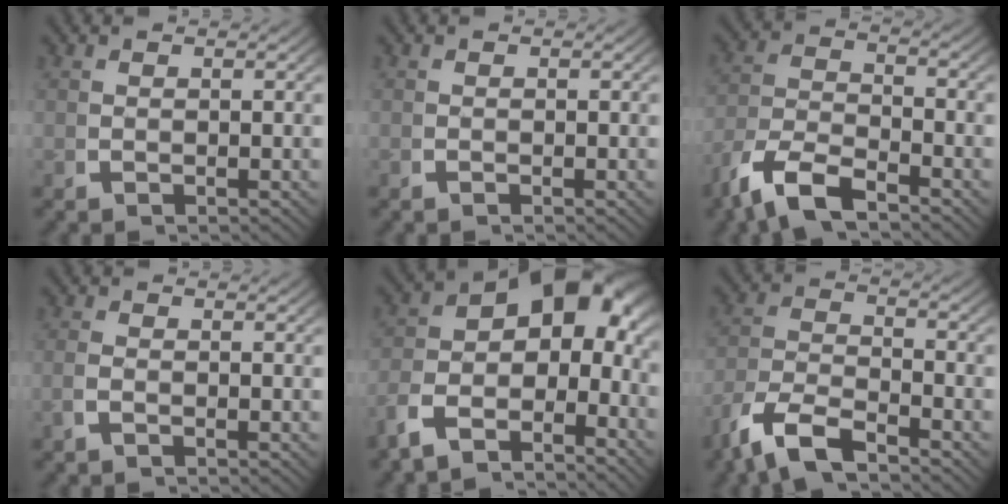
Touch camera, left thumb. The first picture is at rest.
{"total": 0.0}
{"total": 6.5, "force": [-3.6, 3.7, 3.9], "torque": [-0.085, -0.016, -0.062]}
{"total": 0.9, "force": [-0.5, 0.3, 0.7], "torque": [-0.020, -0.002, -0.009]}
{"total": 12.6, "force": [-0.1, 7.3, 10.2], "torque": [-0.149, 0.000, -0.020]}
{"total": 6.5, "force": [-3.6, 3.6, 3.9], "torque": [-0.084, -0.015, -0.064]}